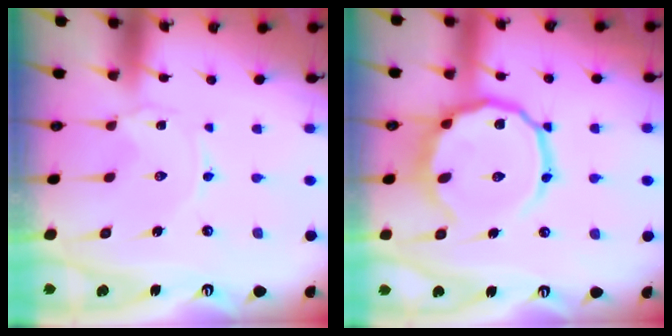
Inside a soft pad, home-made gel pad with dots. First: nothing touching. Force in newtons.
{"total": 14.6, "press": 14.5, "slide": 2.0}